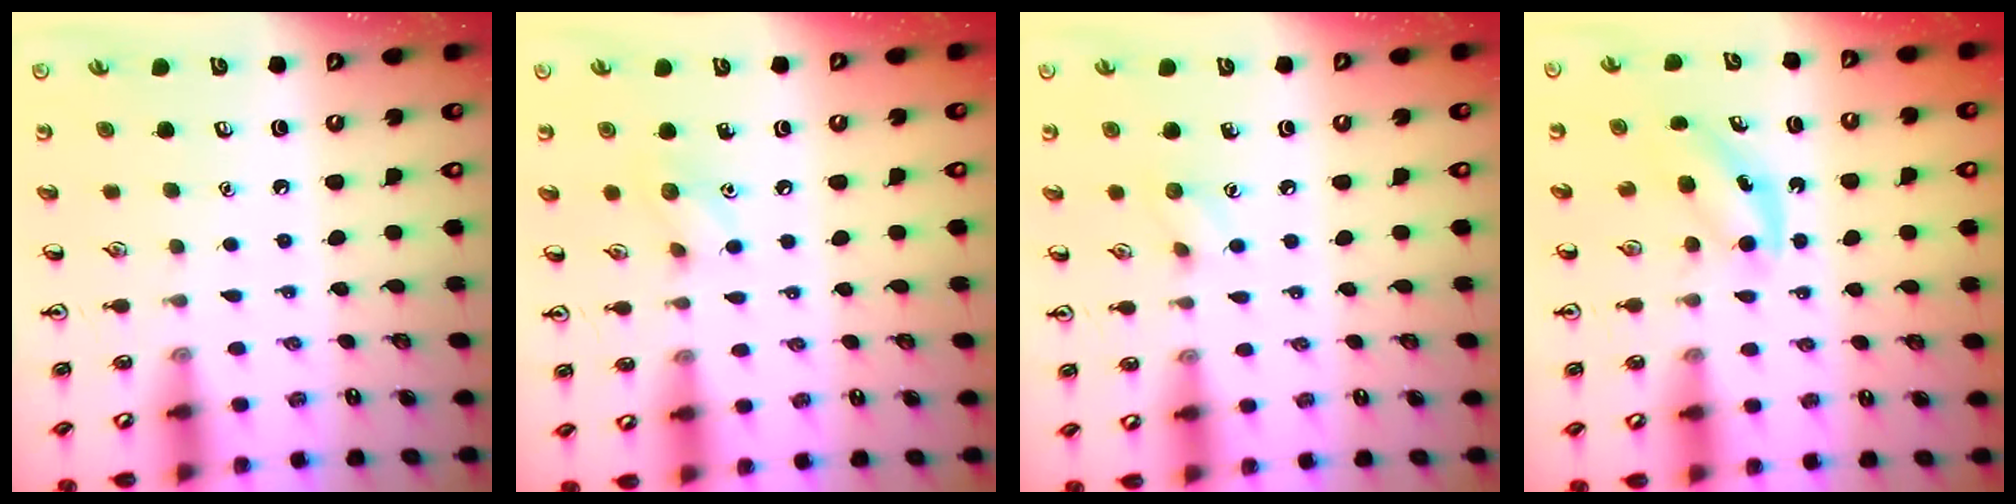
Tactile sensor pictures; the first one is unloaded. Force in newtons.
{"total": 5.8, "press": 5.7, "slide": 1.1}
{"total": 4.8, "press": 4.6, "slide": 1.3}
{"total": 4.0, "press": 3.9, "slide": 0.9}